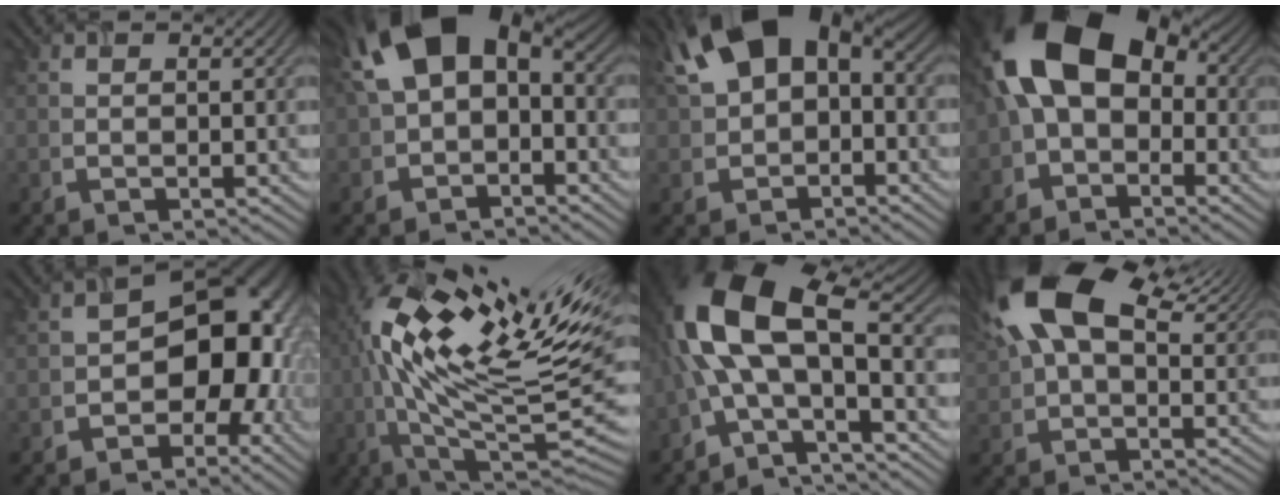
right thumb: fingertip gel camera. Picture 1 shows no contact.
{"total": 11.8, "force": [0.2, 8.2, 8.5], "torque": [-0.161, -0.007, 0.006]}
{"total": 11.5, "force": [1.4, 7.8, 8.2], "torque": [-0.150, 0.010, 0.023]}
{"total": 14.9, "force": [0.3, 10.1, 10.9], "torque": [-0.198, 0.003, 0.001]}
{"total": 11.7, "force": [-3.0, 8.2, 7.8], "torque": [-0.051, 0.004, -0.052]}
{"total": 19.8, "force": [5.0, 6.0, 18.2], "torque": [-0.323, 0.024, 0.097]}
{"total": 14.6, "force": [-1.3, 6.7, 12.9], "torque": [-0.266, 0.022, -0.033]}
{"total": 17.1, "force": [7.6, 9.1, 12.4], "torque": [-0.251, 0.043, 0.125]}